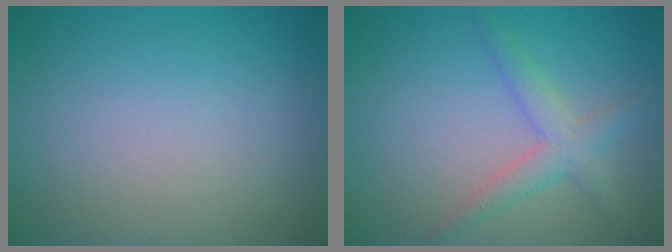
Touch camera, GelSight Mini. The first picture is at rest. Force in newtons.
{"total": 2.7, "press": 2.7, "slide": 0.1}